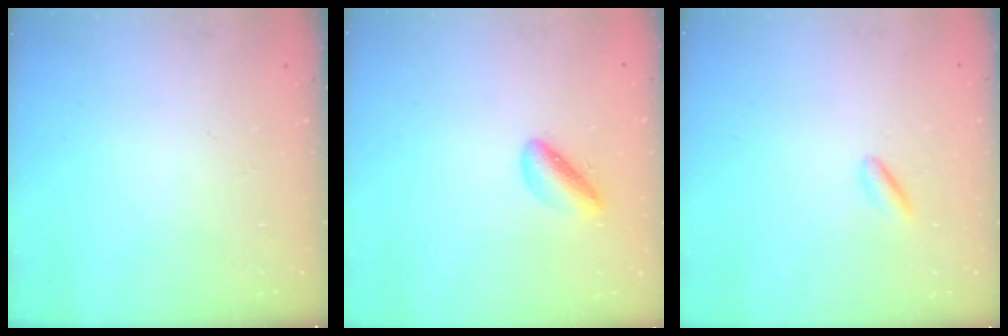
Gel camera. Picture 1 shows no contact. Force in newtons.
{"total": 4.1, "press": 4.0, "slide": 0.8}
{"total": 2.5, "press": 2.3, "slide": 1.0}